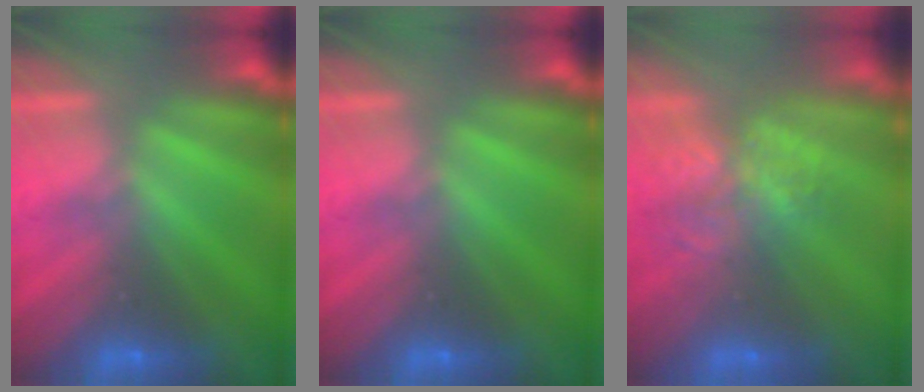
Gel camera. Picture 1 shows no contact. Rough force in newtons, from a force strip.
{"total": 0.0}
{"total": 7.4}